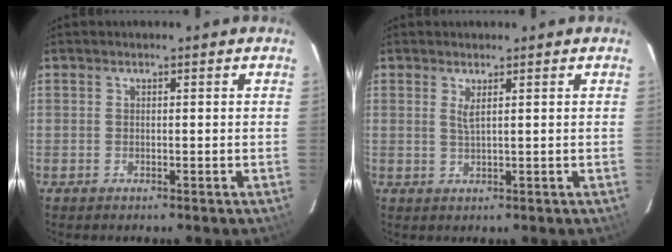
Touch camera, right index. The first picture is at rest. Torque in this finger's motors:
{"motor_torque": [-0.03, 0.04, 0.02, 0.04]}